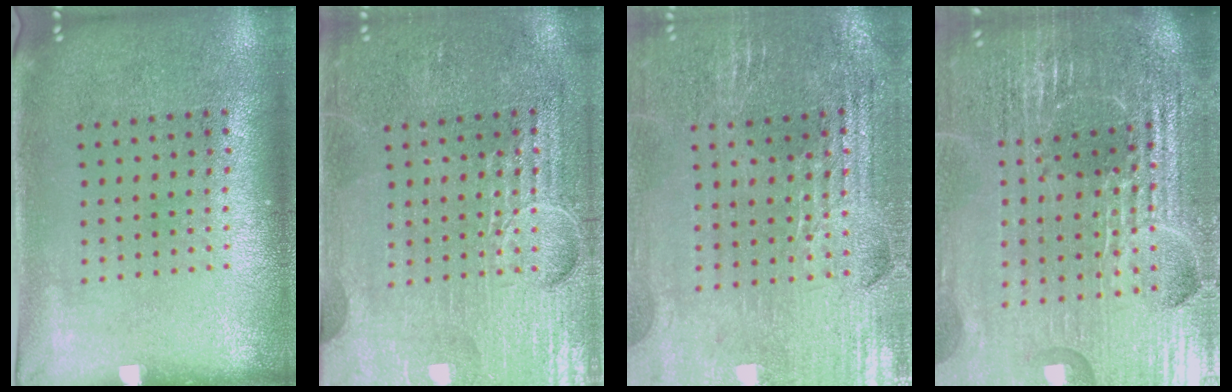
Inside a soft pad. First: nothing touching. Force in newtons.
{"total": 4.0, "press": 4.0, "slide": 0.3}
{"total": 2.9, "press": 2.8, "slide": 0.5}
{"total": 6.5, "press": 5.7, "slide": 3.0}